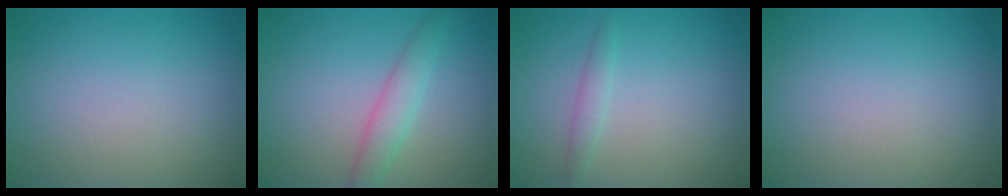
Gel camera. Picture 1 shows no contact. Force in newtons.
{"total": 2.7, "press": 2.7, "slide": 0.0}
{"total": 1.2, "press": 1.2, "slide": 0.1}
{"total": 0.0}